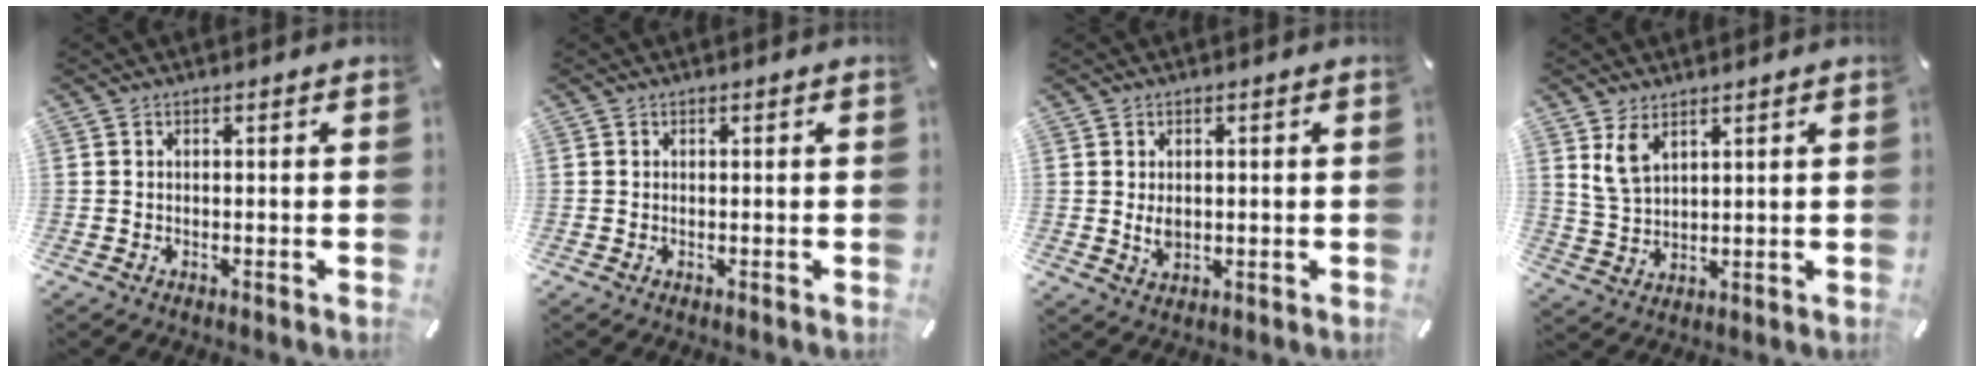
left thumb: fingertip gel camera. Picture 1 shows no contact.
{"total": 0.0}
{"total": 3.0, "force": [0.1, 2.1, 2.2], "torque": [-0.045, -0.001, -0.002]}
{"total": 5.8, "force": [3.8, 3.0, 3.3], "torque": [-0.082, -0.009, 0.070]}